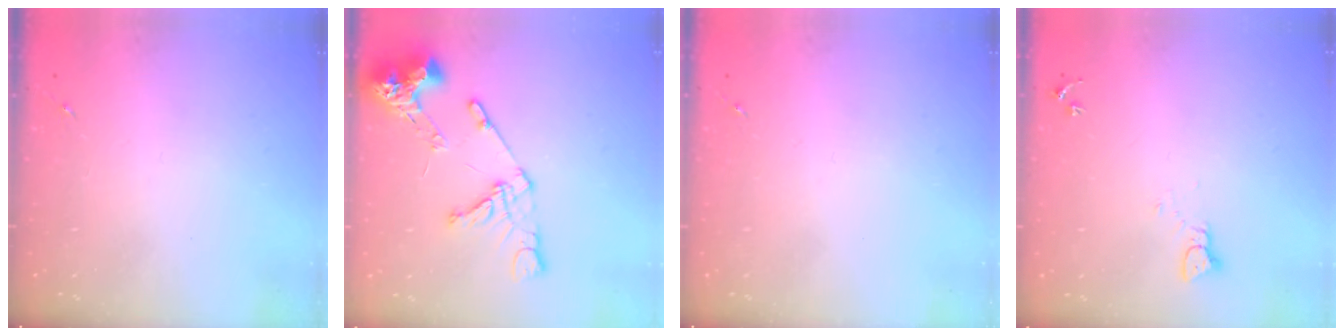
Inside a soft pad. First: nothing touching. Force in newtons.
{"total": 15.7, "press": 15.5, "slide": 1.9}
{"total": 0.0}
{"total": 2.2, "press": 2.2, "slide": 0.2}